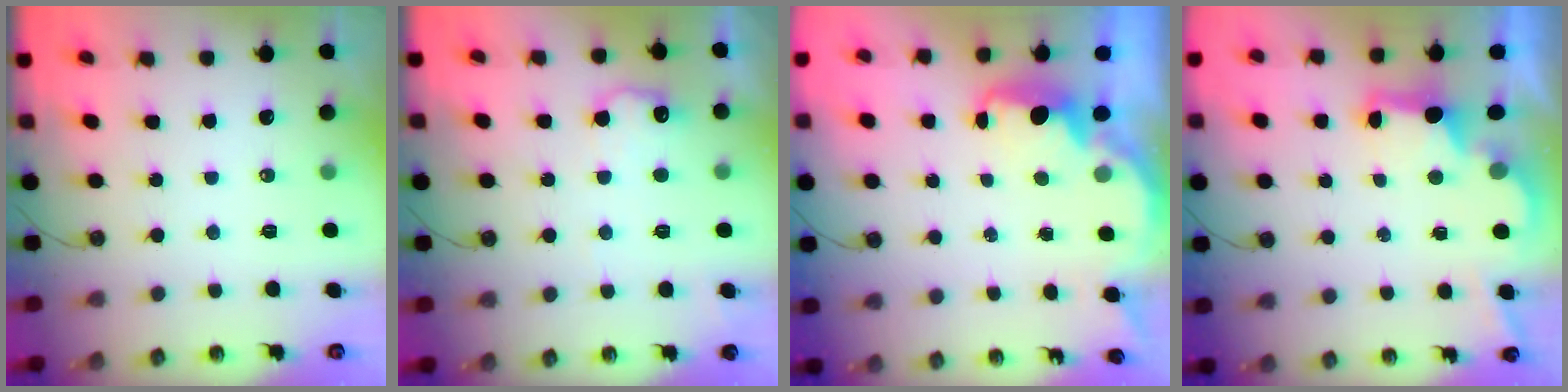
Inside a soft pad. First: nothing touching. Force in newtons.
{"total": 10.5, "press": 10.5, "slide": 0.5}
{"total": 2.3, "press": 2.3, "slide": 0.4}
{"total": 2.9, "press": 2.7, "slide": 0.9}